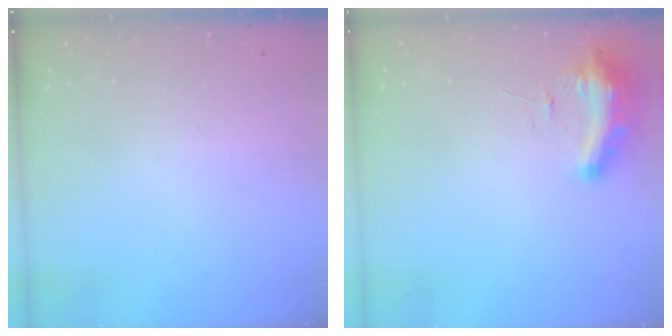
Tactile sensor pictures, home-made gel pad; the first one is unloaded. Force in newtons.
{"total": 9.4, "press": 9.3, "slide": 1.3}